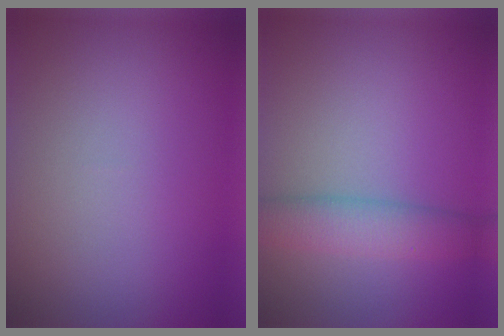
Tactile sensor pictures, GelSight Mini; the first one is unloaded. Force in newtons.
{"total": 3.8, "press": 3.8, "slide": 0.1}